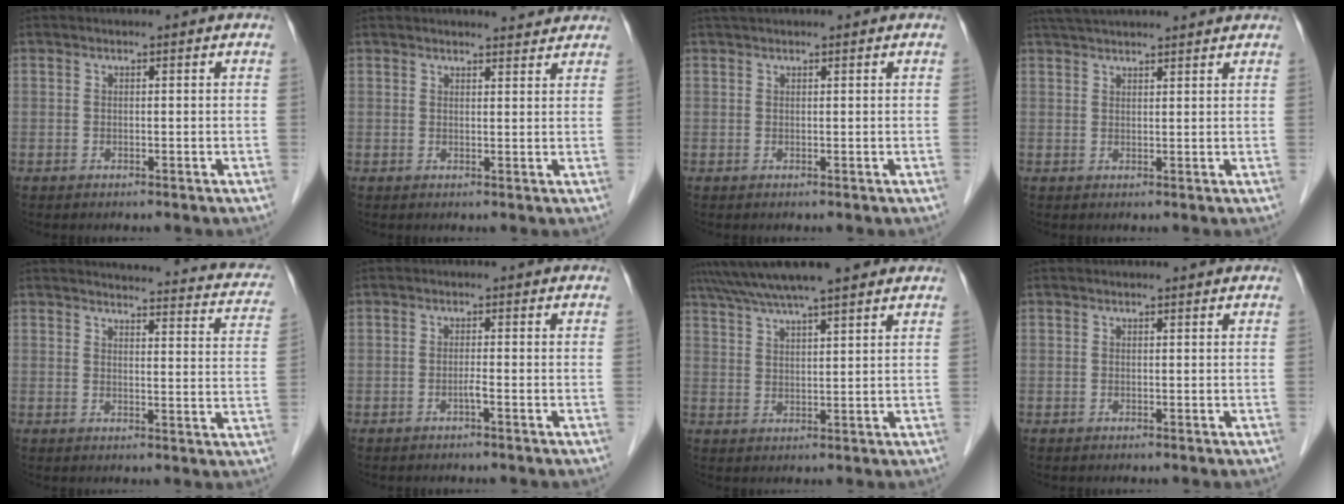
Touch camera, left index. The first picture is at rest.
{"total": 3.6, "force": [3.5, 0.5, 0.7], "torque": [-0.013, 0.000, 0.038]}
{"total": 1.6, "force": [1.5, 0.1, 0.7], "torque": [-0.011, 0.019, 0.029]}
{"total": 11.2, "force": [10.3, 1.0, 4.5], "torque": [-0.074, 0.038, 0.146]}
{"total": 17.9, "force": [16.3, 3.8, 6.3], "torque": [-0.053, -0.022, 0.160]}
{"total": 1.0, "force": [-0.8, -0.3, 0.6], "torque": [-0.011, -0.004, -0.016]}
{"total": 12.4, "force": [10.4, 0.9, 6.7], "torque": [-0.116, 0.032, 0.157]}
{"total": 1.0, "force": [0.9, 0.1, 0.4], "torque": [-0.008, 0.005, 0.013]}